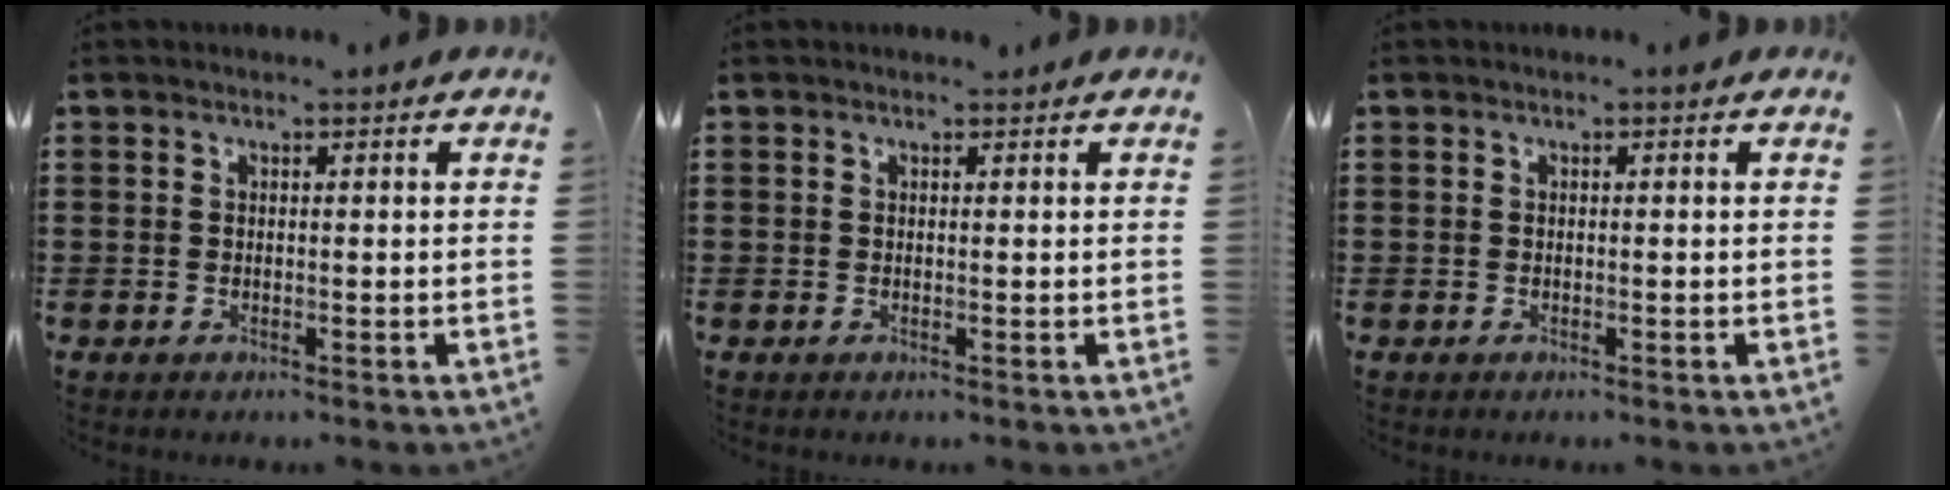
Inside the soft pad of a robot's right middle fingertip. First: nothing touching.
{"total": 0.5, "force": [0.5, 0.2, 0.0], "torque": [0.004, -0.005, 0.009]}
{"total": 0.0}